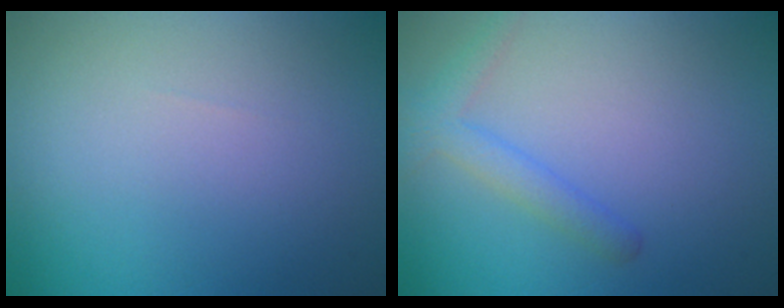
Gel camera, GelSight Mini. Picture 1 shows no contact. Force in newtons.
{"total": 2.3, "press": 2.3, "slide": 0.1}